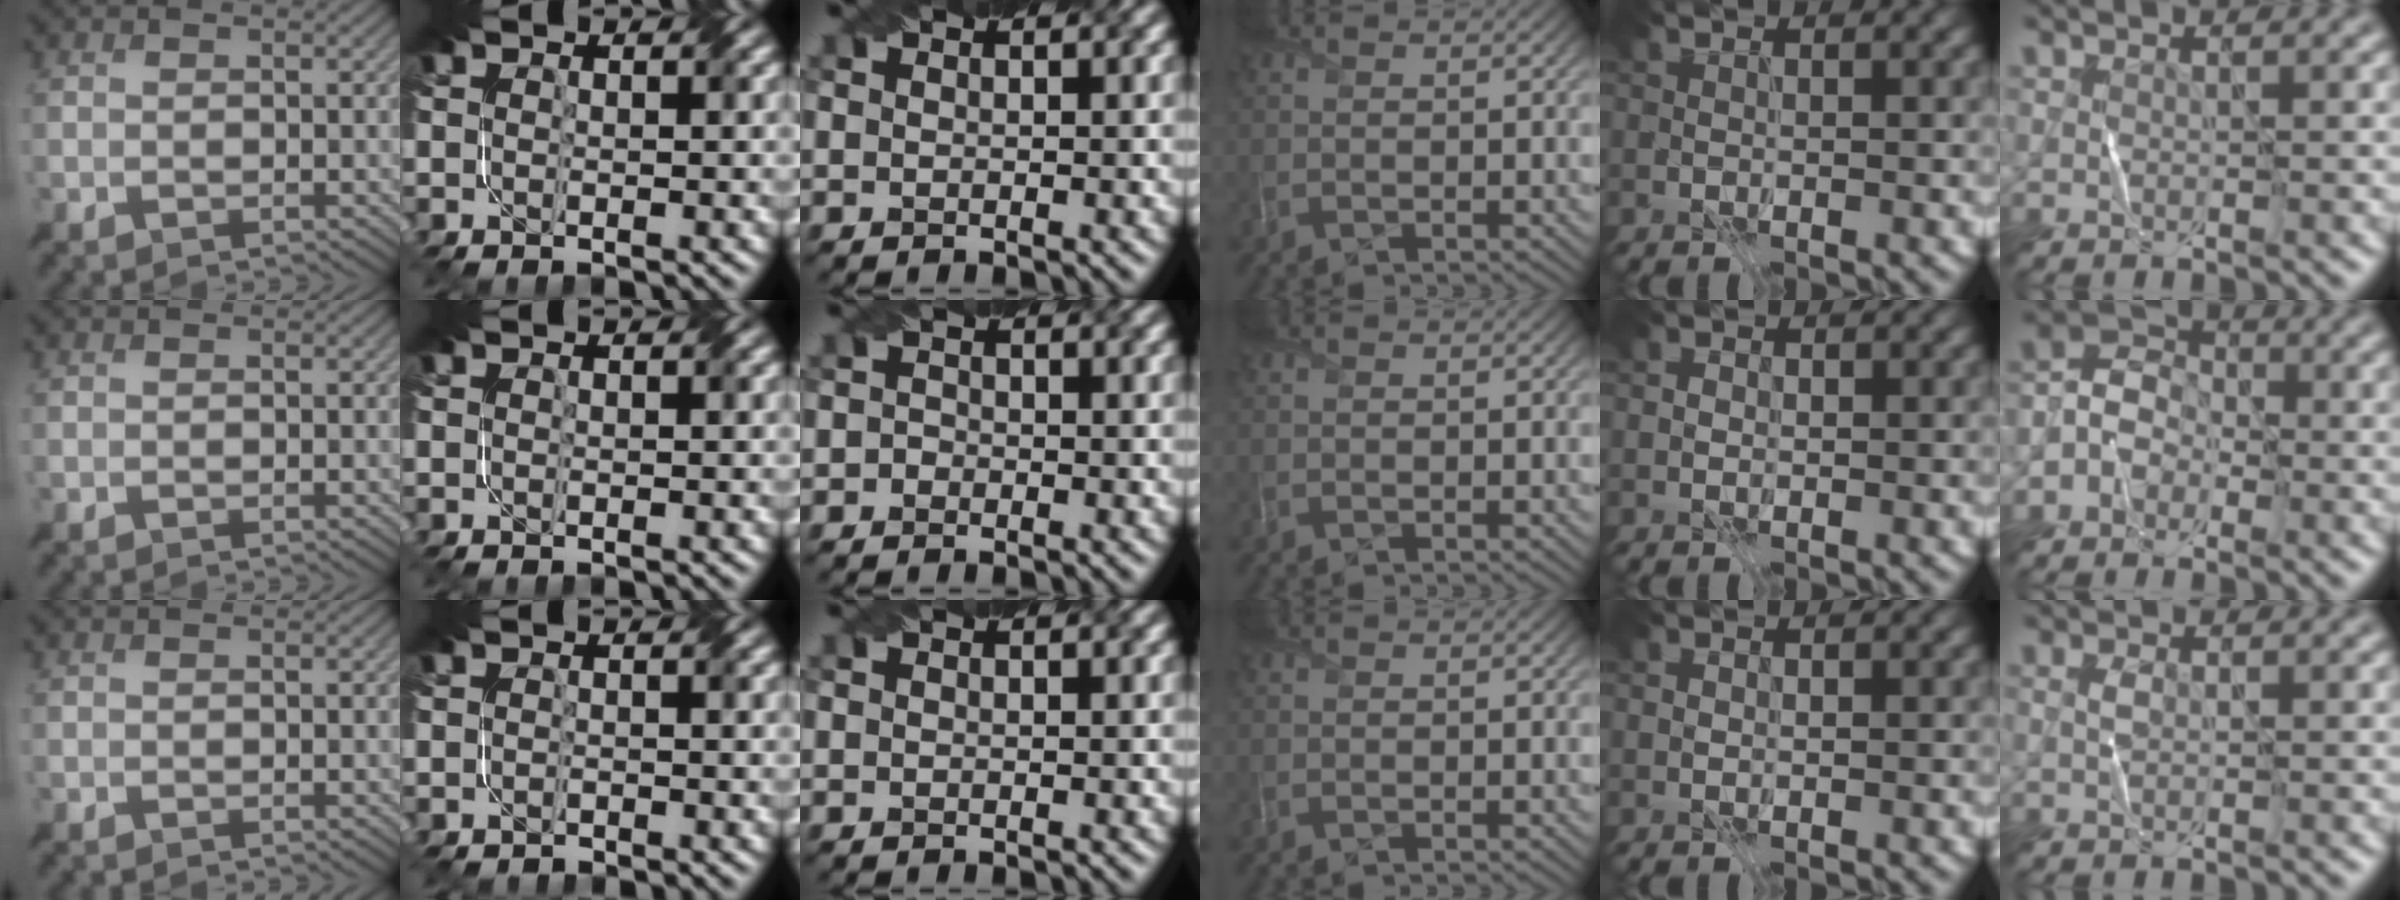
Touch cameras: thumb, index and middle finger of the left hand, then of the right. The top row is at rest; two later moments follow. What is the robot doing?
{"motion": "fold", "object": "file"}